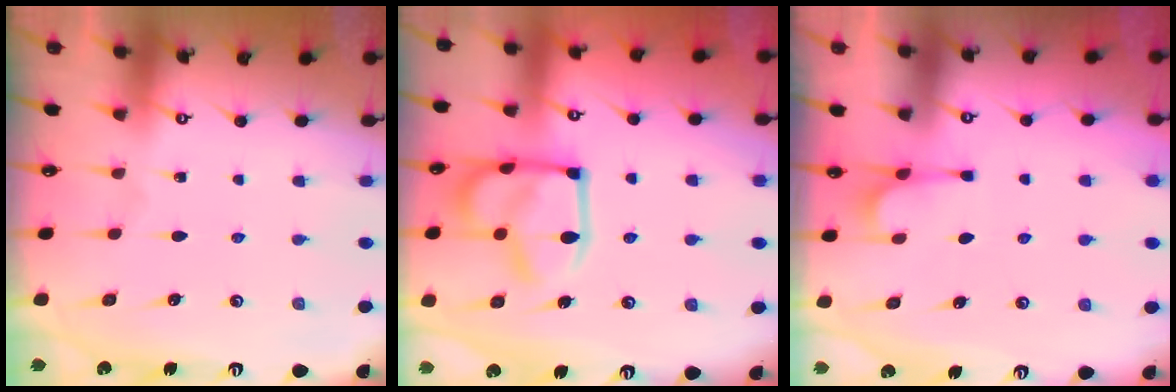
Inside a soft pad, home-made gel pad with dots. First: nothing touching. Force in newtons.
{"total": 14.5, "press": 14.4, "slide": 1.1}
{"total": 1.1, "press": 0.2, "slide": 1.1}